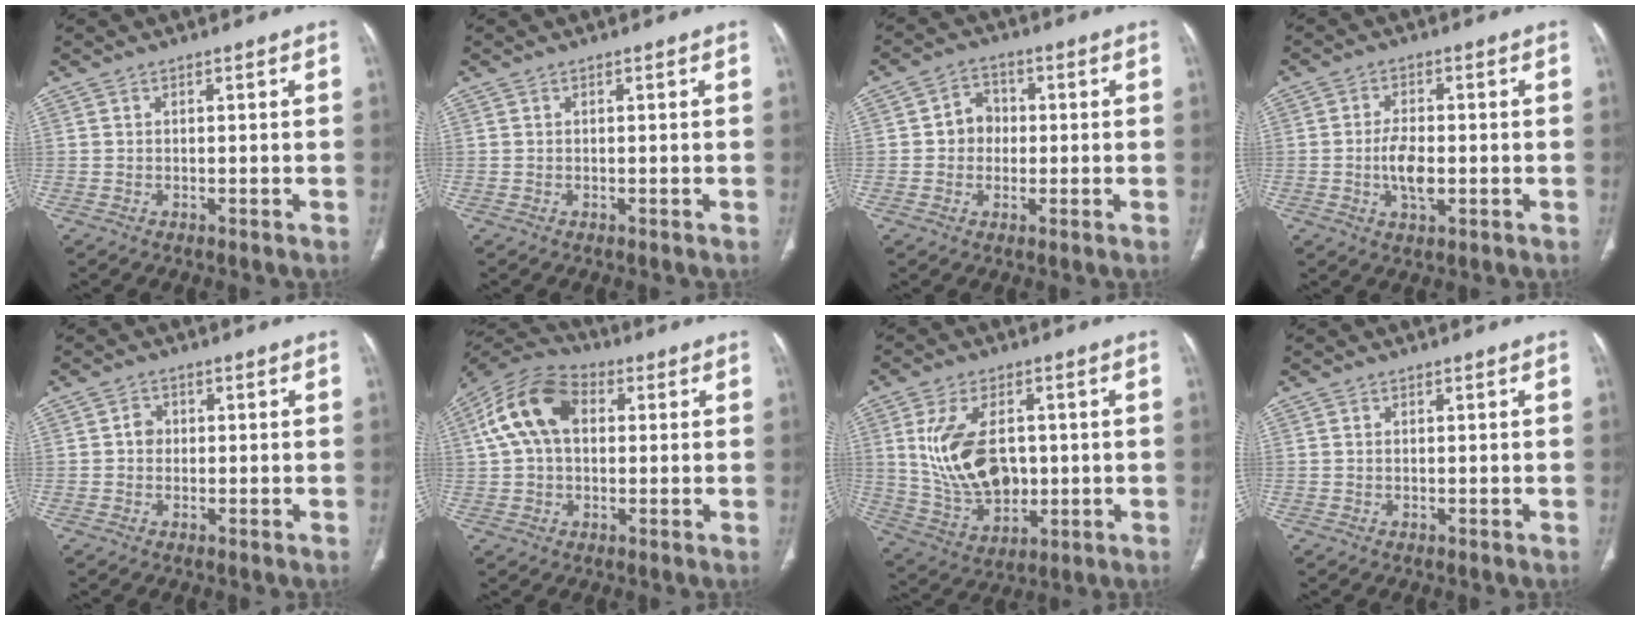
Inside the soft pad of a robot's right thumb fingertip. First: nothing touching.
{"total": 0.0}
{"total": 5.2, "force": [0.0, 4.6, 2.4], "torque": [-0.012, 0.013, -0.007]}
{"total": 5.8, "force": [-1.0, 2.9, 4.9], "torque": [-0.089, 0.001, -0.019]}
{"total": 2.3, "force": [0.1, 2.0, 1.0], "torque": [-0.004, 0.007, -0.003]}
{"total": 13.9, "force": [2.9, 9.1, 10.1], "torque": [-0.189, 0.030, 0.044]}
{"total": 15.0, "force": [1.6, 9.4, 11.5], "torque": [-0.196, -0.006, 0.047]}
{"total": 0.0}